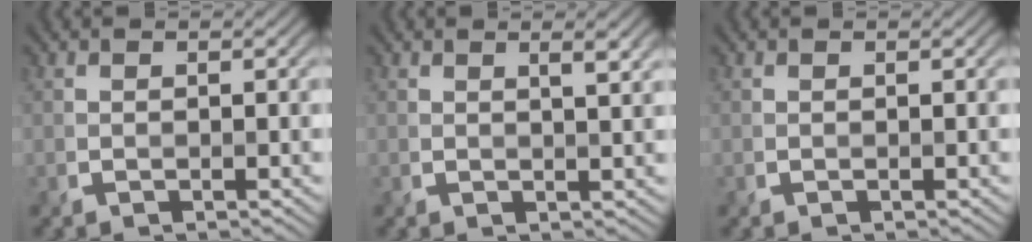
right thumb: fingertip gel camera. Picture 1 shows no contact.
{"total": 2.2, "force": [1.1, 0.4, 1.8], "torque": [-0.028, 0.001, 0.018]}
{"total": 0.0}